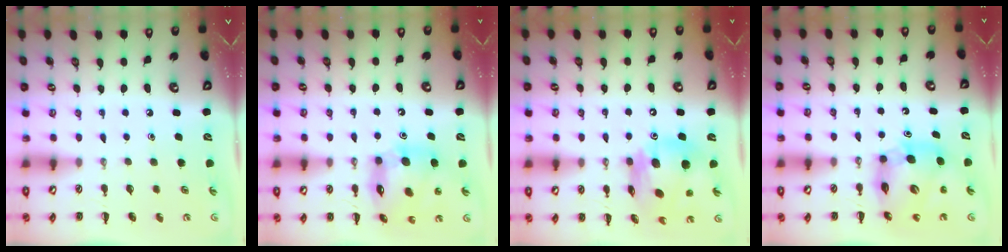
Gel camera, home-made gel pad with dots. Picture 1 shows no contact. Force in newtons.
{"total": 12.0, "press": 11.6, "slide": 3.1}
{"total": 14.1, "press": 13.5, "slide": 4.1}
{"total": 11.2, "press": 10.7, "slide": 3.4}